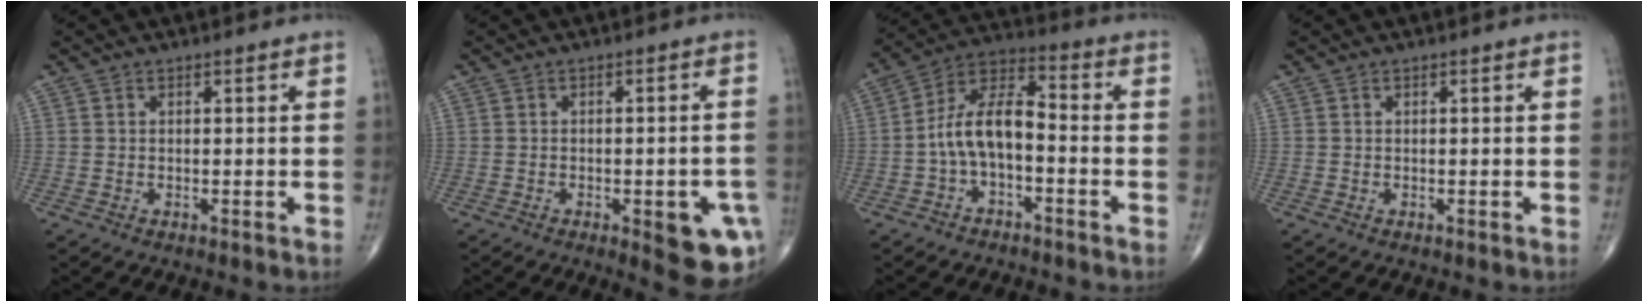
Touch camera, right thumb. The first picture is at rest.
{"total": 10.5, "force": [-3.8, 3.6, 9.2], "torque": [-0.091, 0.007, -0.038]}
{"total": 10.2, "force": [-2.2, 5.1, 8.5], "torque": [-0.152, 0.047, -0.051]}
{"total": 0.0}